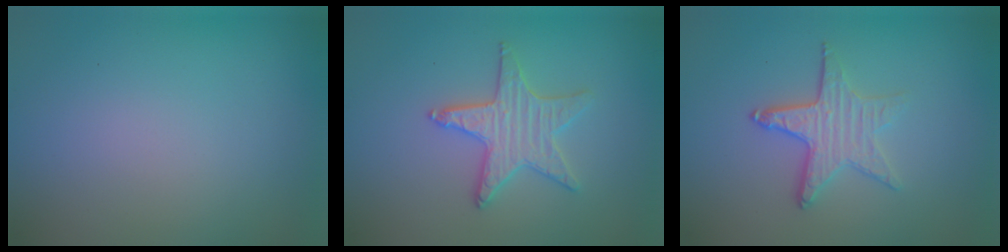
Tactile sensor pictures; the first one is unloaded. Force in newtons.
{"total": 3.2, "press": 3.2, "slide": 0.2}
{"total": 3.6, "press": 2.9, "slide": 2.2}